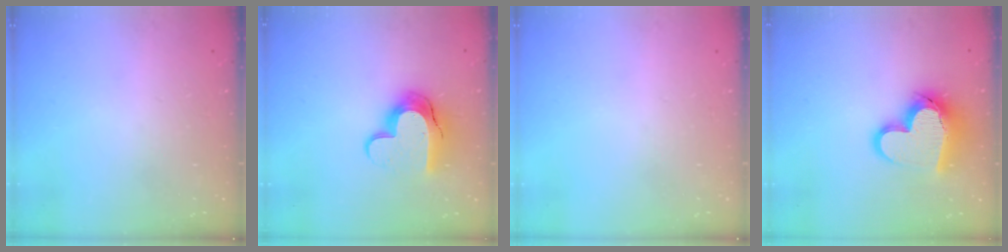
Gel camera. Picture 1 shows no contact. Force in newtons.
{"total": 14.0, "press": 14.0, "slide": 1.0}
{"total": 0.0}
{"total": 16.9, "press": 16.7, "slide": 2.4}